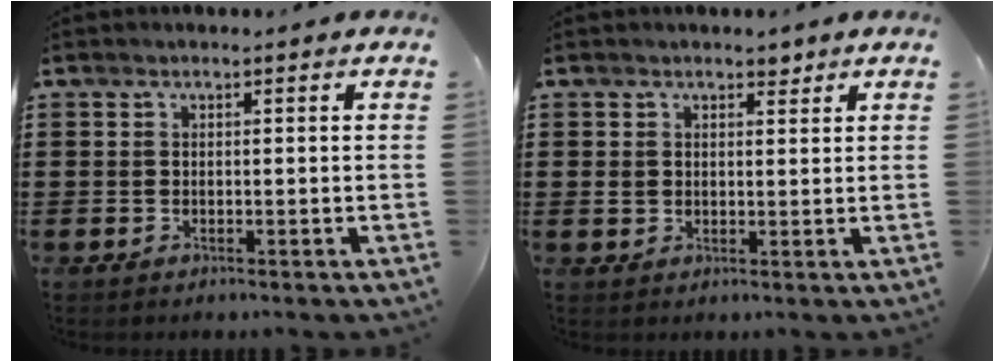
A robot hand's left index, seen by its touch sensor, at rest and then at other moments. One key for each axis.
{"total": 2.7, "fx": 1.3, "fy": 2.2, "fz": 0.9, "tx": -0.019, "ty": 0.006, "tz": 0.019}